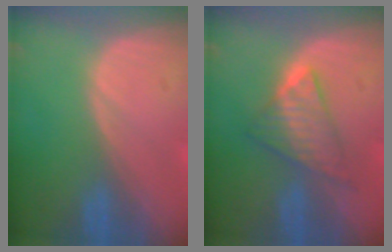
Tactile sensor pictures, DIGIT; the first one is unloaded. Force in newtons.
{"total": 5.9, "press": 5.9, "slide": 0.8}